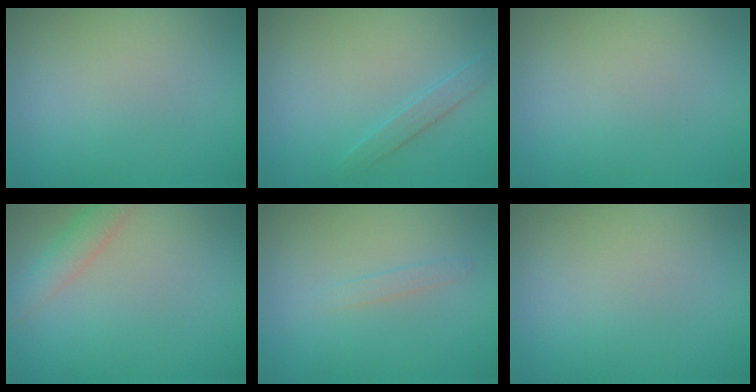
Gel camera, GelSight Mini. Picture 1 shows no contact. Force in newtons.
{"total": 1.4, "press": 1.4, "slide": 0.1}
{"total": 0.0}
{"total": 2.5, "press": 2.5, "slide": 0.1}
{"total": 0.8, "press": 0.8, "slide": 0.0}
{"total": 0.0}